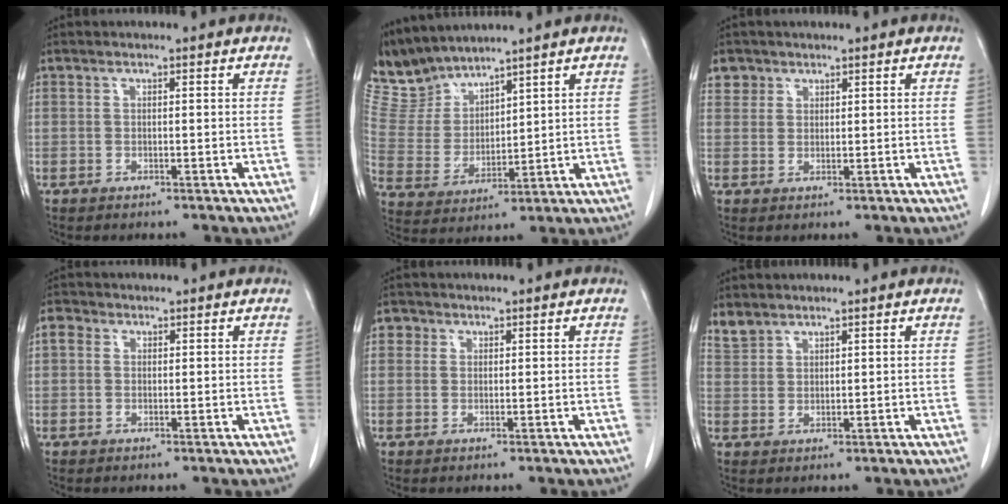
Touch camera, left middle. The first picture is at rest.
{"total": 7.9, "force": [7.8, 1.2, 0.3], "torque": [-0.029, 0.010, 0.183]}
{"total": 2.5, "force": [1.6, 1.8, -0.1], "torque": [0.012, 0.004, 0.024]}
{"total": 1.8, "force": [0.5, 1.6, 0.8], "torque": [-0.016, 0.011, 0.004]}
{"total": 1.5, "force": [0.6, 1.4, 0.2], "torque": [0.008, 0.002, 0.002]}
{"total": 2.5, "force": [2.3, 1.0, 0.1], "torque": [-0.002, 0.008, 0.048]}